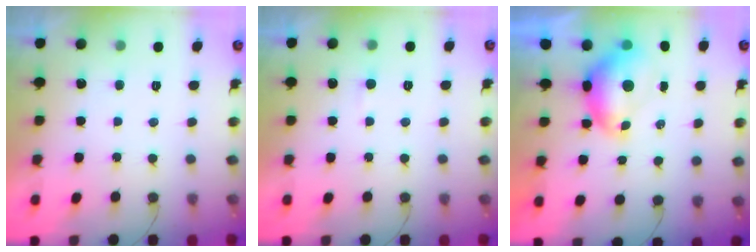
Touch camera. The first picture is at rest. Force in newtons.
{"total": 2.3, "press": 2.3, "slide": 0.3}
{"total": 7.7, "press": 7.7, "slide": 0.8}